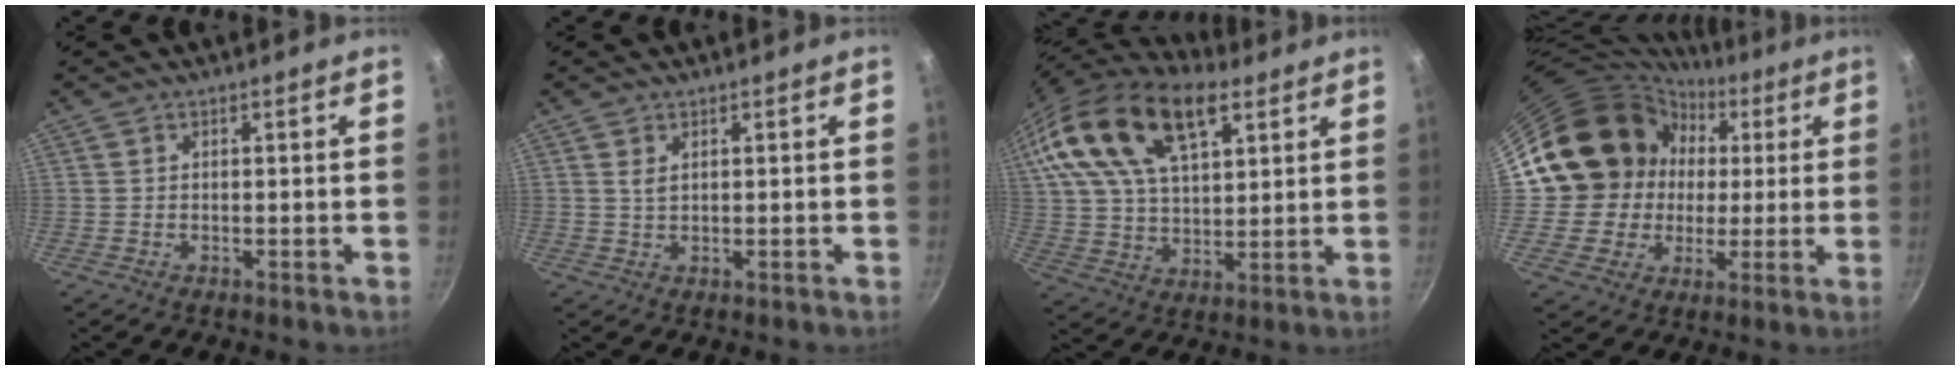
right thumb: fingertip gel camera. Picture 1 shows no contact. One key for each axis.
{"total": 1.5, "fx": 0.6, "fy": 0.6, "fz": 1.2, "tx": -0.024, "ty": -0.005, "tz": 0.014}
{"total": 22.5, "fx": 11.5, "fy": 11.4, "fz": 15.6, "tx": -0.278, "ty": -0.013, "tz": 0.200}
{"total": 16.1, "fx": 2.6, "fy": 14.9, "fz": 5.5, "tx": -0.070, "ty": 0.018, "tz": 0.048}